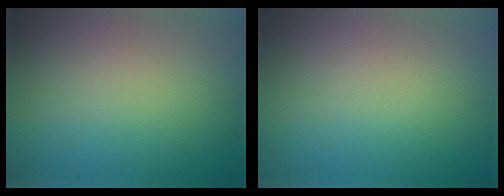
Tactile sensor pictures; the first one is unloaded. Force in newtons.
{"total": 0.0}